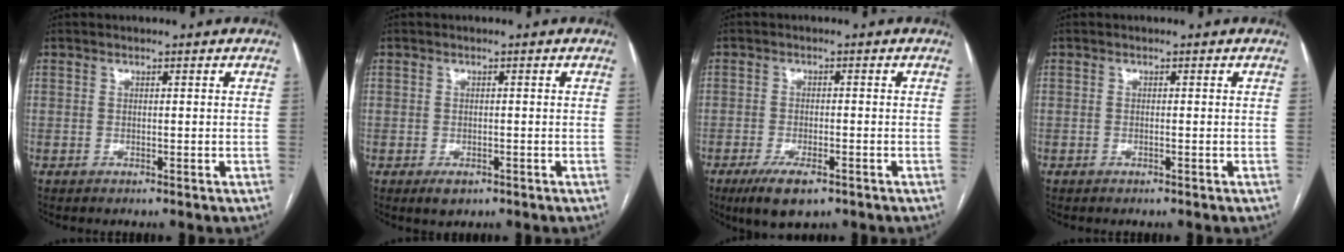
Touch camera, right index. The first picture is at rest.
{"total": 2.1, "force": [-1.2, 1.4, 1.0], "torque": [-0.011, 0.001, -0.009]}
{"total": 5.9, "force": [-3.8, 2.0, 4.1], "torque": [-0.074, -0.009, -0.057]}
{"total": 0.0}